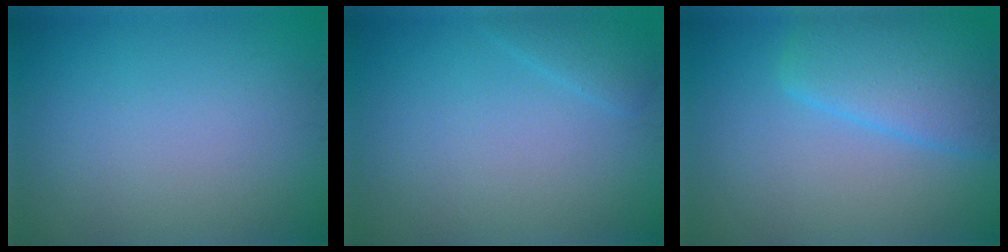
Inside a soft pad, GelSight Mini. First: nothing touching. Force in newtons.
{"total": 1.3, "press": 1.3, "slide": 0.1}
{"total": 5.2, "press": 5.2, "slide": 0.3}